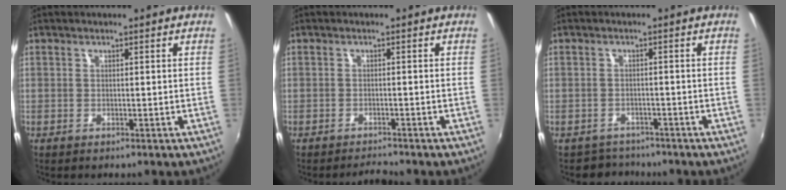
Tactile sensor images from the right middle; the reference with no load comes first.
{"total": 1.9, "force": [-1.9, -0.1, 0.1], "torque": [-0.011, -0.005, -0.034]}
{"total": 3.9, "force": [-3.4, 1.8, -0.4], "torque": [-0.009, -0.001, -0.057]}